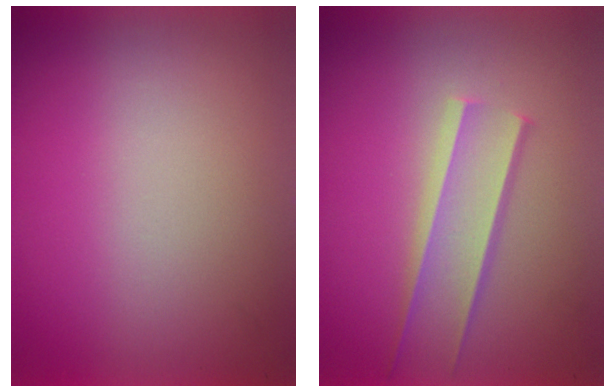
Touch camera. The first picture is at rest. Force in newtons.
{"total": 1.6}